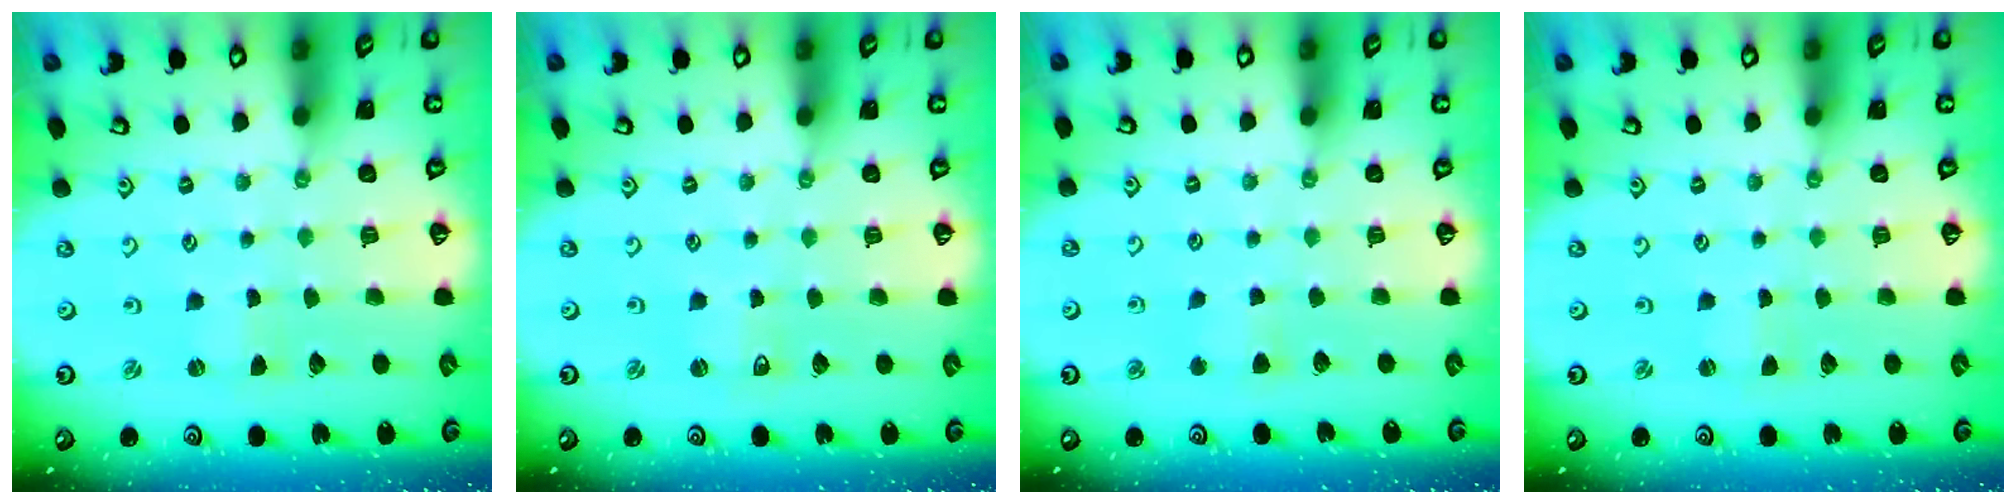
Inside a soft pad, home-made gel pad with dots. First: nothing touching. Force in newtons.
{"total": 2.7, "press": 2.7, "slide": 0.3}
{"total": 2.8, "press": 2.8, "slide": 0.5}
{"total": 0.5, "press": 0.4, "slide": 0.3}